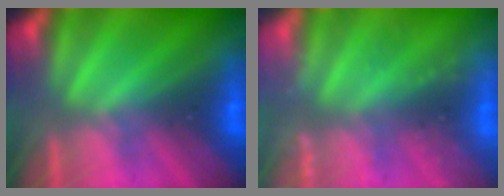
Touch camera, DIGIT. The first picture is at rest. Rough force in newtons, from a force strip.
{"total": 2.4}